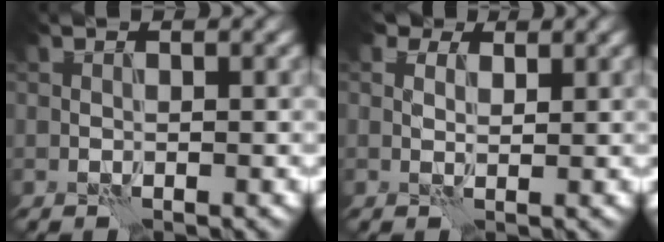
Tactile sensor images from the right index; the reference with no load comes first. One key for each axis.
{"total": 4.2, "fx": 2.7, "fy": 2.5, "fz": 2.0, "tx": -0.042, "ty": 0.007, "tz": 0.029}